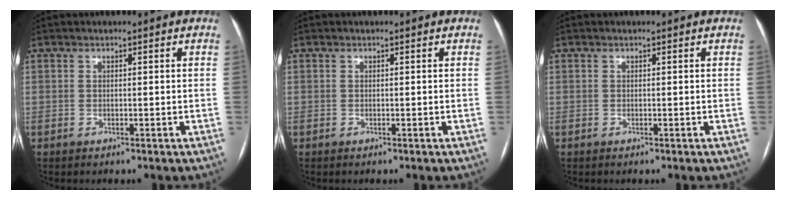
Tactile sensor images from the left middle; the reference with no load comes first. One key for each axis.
{"total": 0.0}
{"total": 0.0}